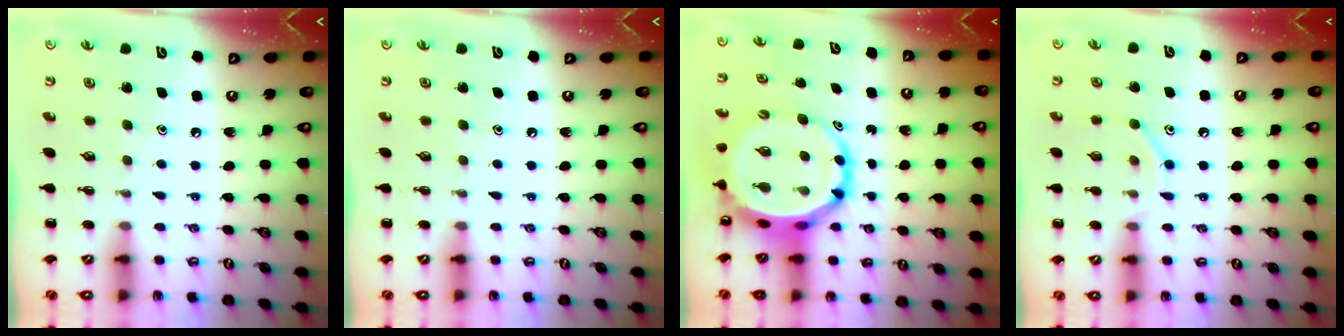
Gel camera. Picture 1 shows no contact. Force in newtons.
{"total": 0.0}
{"total": 9.6, "press": 9.3, "slide": 2.5}
{"total": 8.5, "press": 8.3, "slide": 1.6}